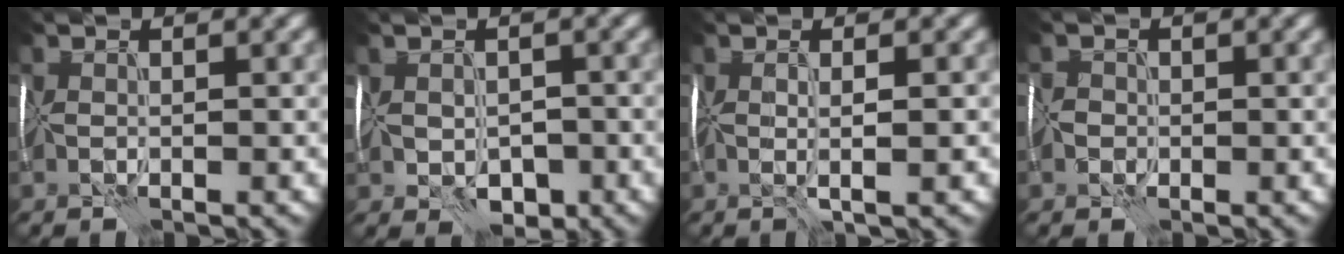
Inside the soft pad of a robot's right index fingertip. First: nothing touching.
{"total": 3.4, "force": [-0.8, 2.4, 2.2], "torque": [-0.027, 0.000, -0.012]}
{"total": 2.0, "force": [0.5, 0.4, 1.9], "torque": [-0.014, 0.008, 0.014]}
{"total": 0.9, "force": [-0.3, 0.8, -0.1], "torque": [0.003, 0.007, -0.013]}